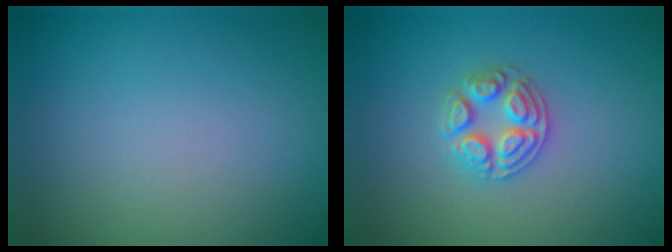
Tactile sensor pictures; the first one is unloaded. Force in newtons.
{"total": 2.6, "press": 2.5, "slide": 0.5}